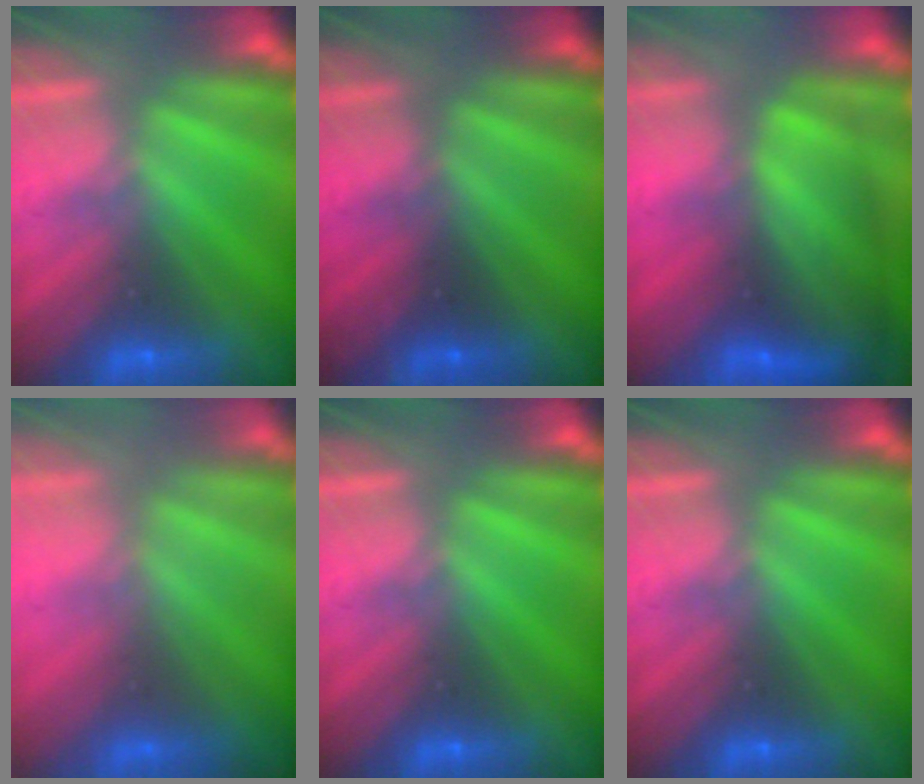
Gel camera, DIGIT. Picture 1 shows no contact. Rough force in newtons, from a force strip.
{"total": 2.4}
{"total": 9.1}
{"total": 2.8}
{"total": 0.0}
{"total": 0.0}